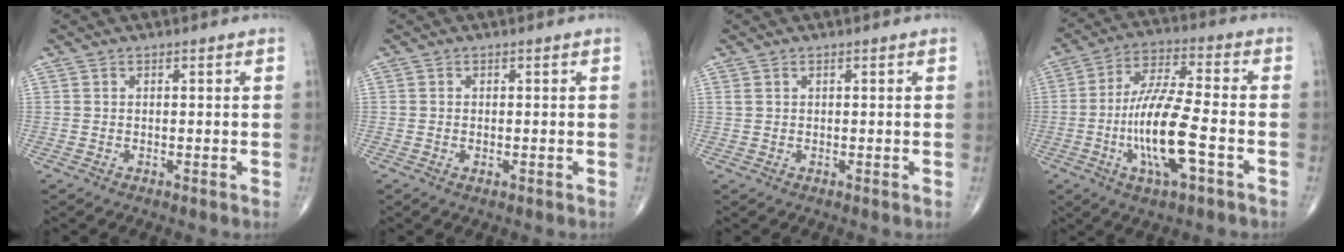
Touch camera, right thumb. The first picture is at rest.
{"total": 0.9, "force": [-0.3, 0.5, 0.7], "torque": [-0.013, 0.000, -0.004]}
{"total": 0.8, "force": [0.5, 0.4, 0.5], "torque": [-0.009, 0.007, 0.013]}
{"total": 15.0, "force": [-4.1, 3.9, 13.8], "torque": [-0.275, 0.022, -0.076]}